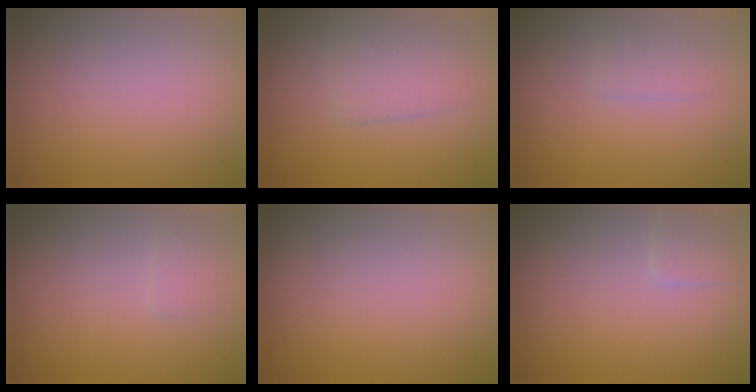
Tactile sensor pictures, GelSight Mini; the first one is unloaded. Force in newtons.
{"total": 2.5, "press": 2.5, "slide": 0.1}
{"total": 1.1, "press": 1.1, "slide": 0.1}
{"total": 0.7, "press": 0.7, "slide": 0.0}
{"total": 0.0}
{"total": 1.0, "press": 1.0, "slide": 0.0}